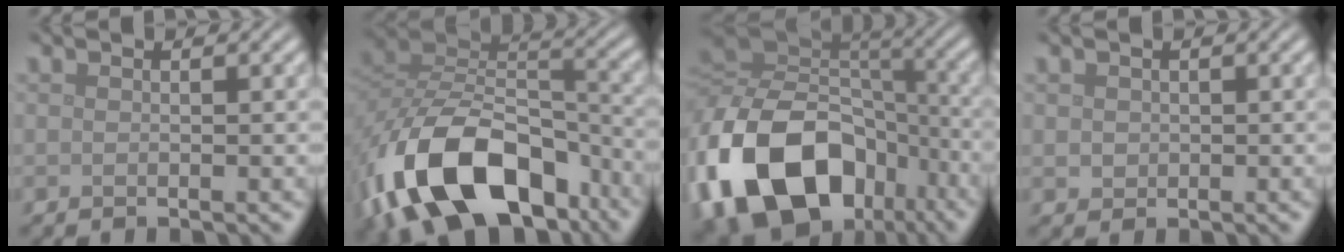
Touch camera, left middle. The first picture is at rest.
{"total": 15.1, "force": [-8.1, 9.0, 9.1], "torque": [-0.183, -0.009, -0.142]}
{"total": 18.2, "force": [-8.0, 13.0, 9.9], "torque": [-0.238, -0.034, -0.135]}
{"total": 1.0, "force": [0.2, 0.9, 0.3], "torque": [-0.003, -0.004, 0.005]}